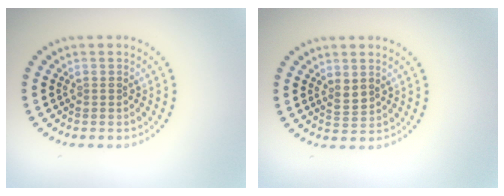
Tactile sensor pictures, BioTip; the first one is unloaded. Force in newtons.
{"total": 1.4, "press": 1.4, "slide": 0.4}